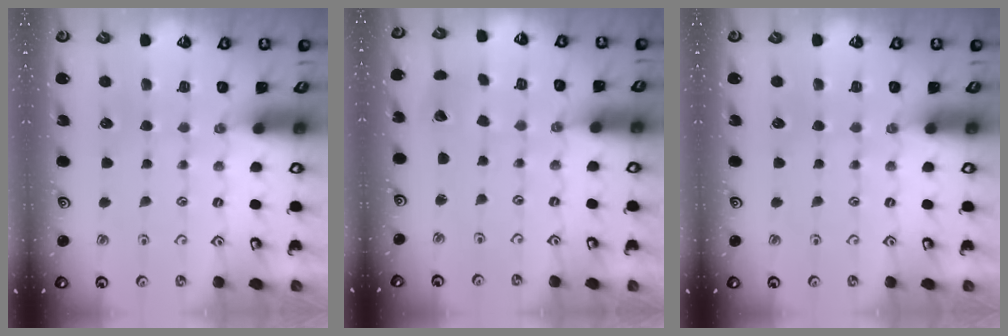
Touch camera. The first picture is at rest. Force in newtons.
{"total": 2.3, "press": 2.3, "slide": 0.3}
{"total": 0.0}